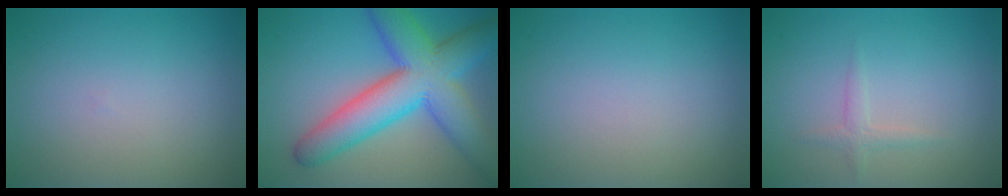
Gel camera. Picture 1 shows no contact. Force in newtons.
{"total": 10.5, "press": 10.5, "slide": 0.2}
{"total": 0.0}
{"total": 1.1, "press": 1.1, "slide": 0.1}